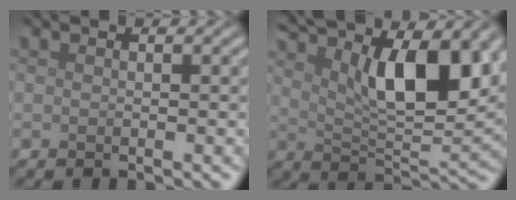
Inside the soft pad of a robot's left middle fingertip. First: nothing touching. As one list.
[{"total": 12.1, "force": [5.4, 4.0, 10.1], "torque": [-0.152, 0.006, 0.092]}]